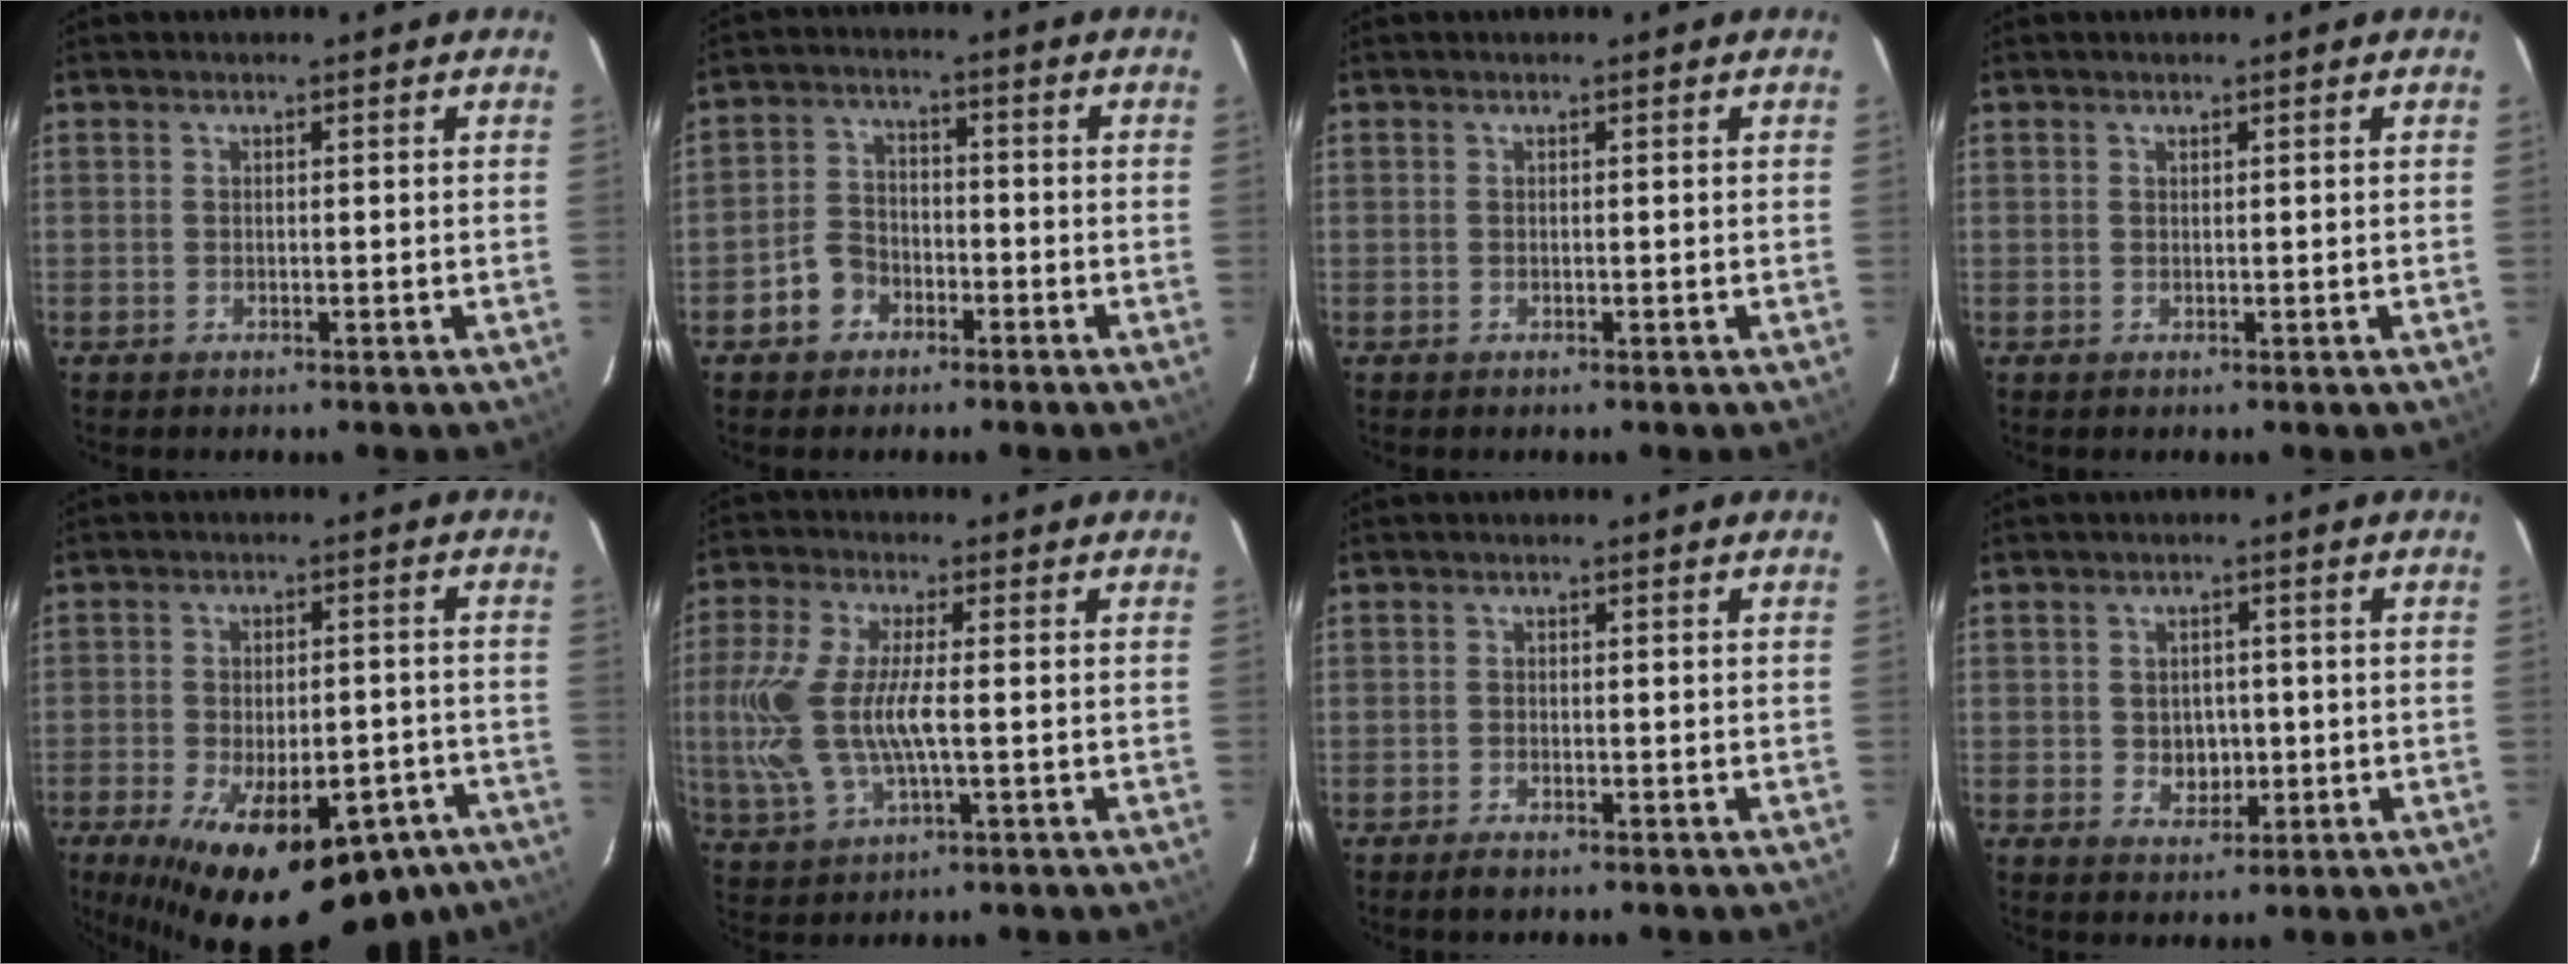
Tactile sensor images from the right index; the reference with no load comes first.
{"total": 5.8, "force": [-3.2, 4.6, 1.5], "torque": [-0.040, 0.019, -0.052]}
{"total": 0.0}
{"total": 0.0}
{"total": 23.3, "force": [-14.8, 10.7, 14.5], "torque": [-0.245, -0.017, -0.188]}
{"total": 12.9, "force": [-1.0, 4.7, 12.0], "torque": [-0.258, -0.006, -0.013]}
{"total": 1.9, "force": [-1.5, 0.7, 0.9], "torque": [-0.022, -0.004, -0.027]}
{"total": 4.3, "force": [-0.5, 3.6, 2.3], "torque": [-0.041, 0.003, 0.000]}